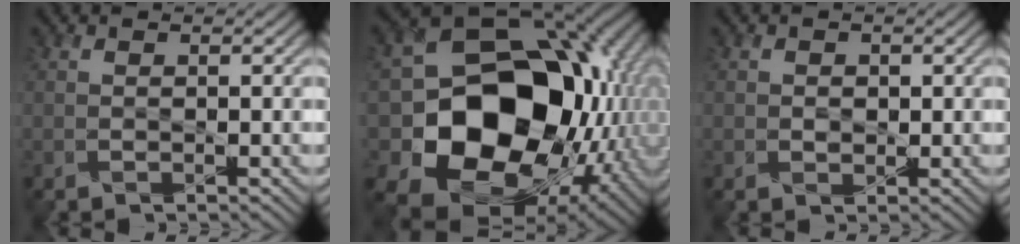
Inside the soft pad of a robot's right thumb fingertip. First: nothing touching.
{"total": 18.4, "force": [-2.8, 14.3, 11.2], "torque": [-0.203, -0.058, -0.024]}
{"total": 1.2, "force": [0.1, 1.1, 0.4], "torque": [-0.013, -0.006, 0.001]}